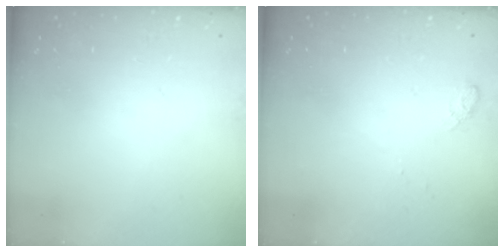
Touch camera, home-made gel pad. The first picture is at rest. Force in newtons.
{"total": 4.8, "press": 4.7, "slide": 0.7}